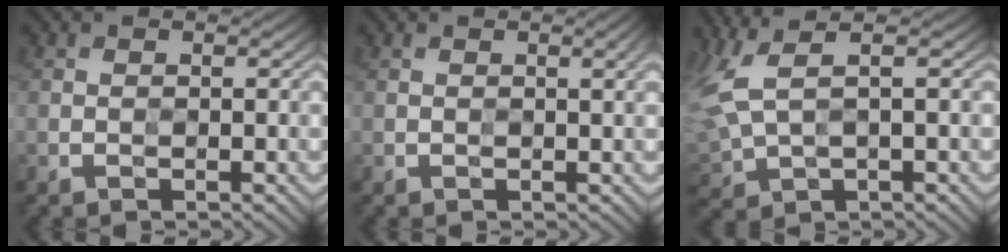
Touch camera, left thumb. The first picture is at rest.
{"total": 1.8, "force": [0.6, 0.2, 1.7], "torque": [-0.027, 0.004, 0.009]}
{"total": 7.0, "force": [3.0, 2.7, 5.7], "torque": [-0.165, -0.001, 0.061]}